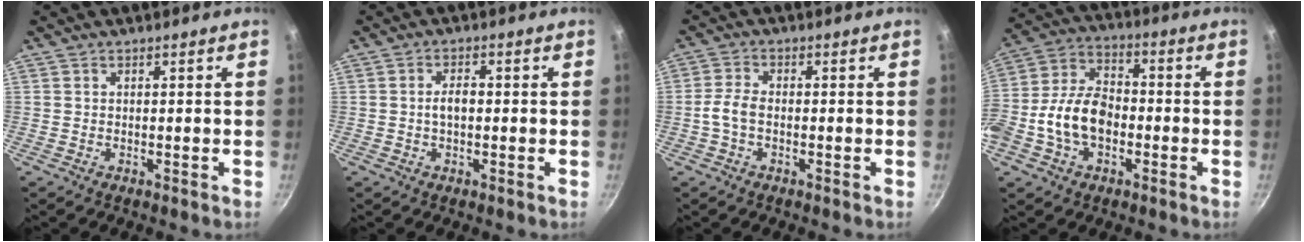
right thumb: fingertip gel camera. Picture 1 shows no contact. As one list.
[{"total": 3.1, "force": [-0.2, 1.7, 2.6], "torque": [-0.039, 0.012, -0.005]}, {"total": 3.7, "force": [-1.0, 2.0, 2.9], "torque": [-0.064, 0.017, -0.026]}, {"total": 13.5, "force": [-3.0, 9.2, 9.4], "torque": [-0.153, 0.041, -0.067]}]